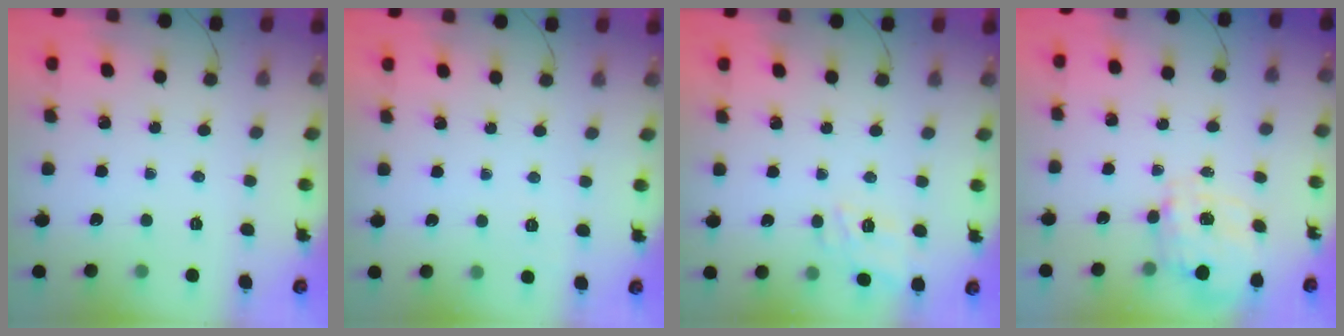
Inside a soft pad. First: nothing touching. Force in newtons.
{"total": 2.0, "press": 1.3, "slide": 1.5}
{"total": 12.4, "press": 12.4, "slide": 0.6}
{"total": 2.5, "press": 2.3, "slide": 1.0}